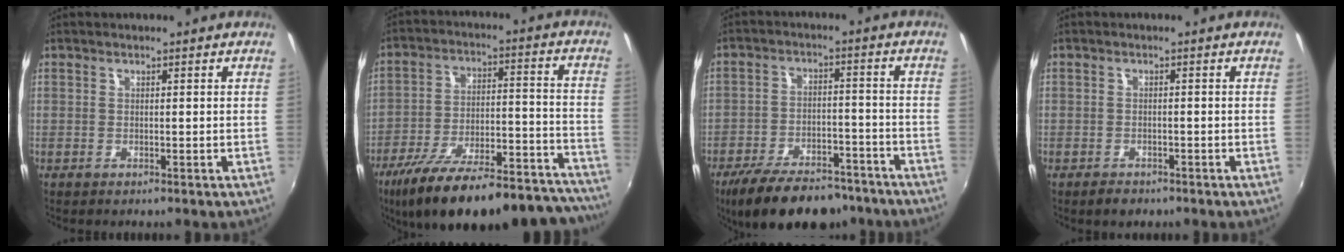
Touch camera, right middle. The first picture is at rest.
{"total": 31.7, "force": [-26.8, 8.7, 14.6], "torque": [-0.230, -0.012, -0.365]}
{"total": 18.9, "force": [-14.9, 7.6, 8.9], "torque": [-0.177, -0.007, -0.214]}
{"total": 2.7, "force": [-1.9, 1.6, 0.9], "torque": [-0.024, -0.003, -0.030]}